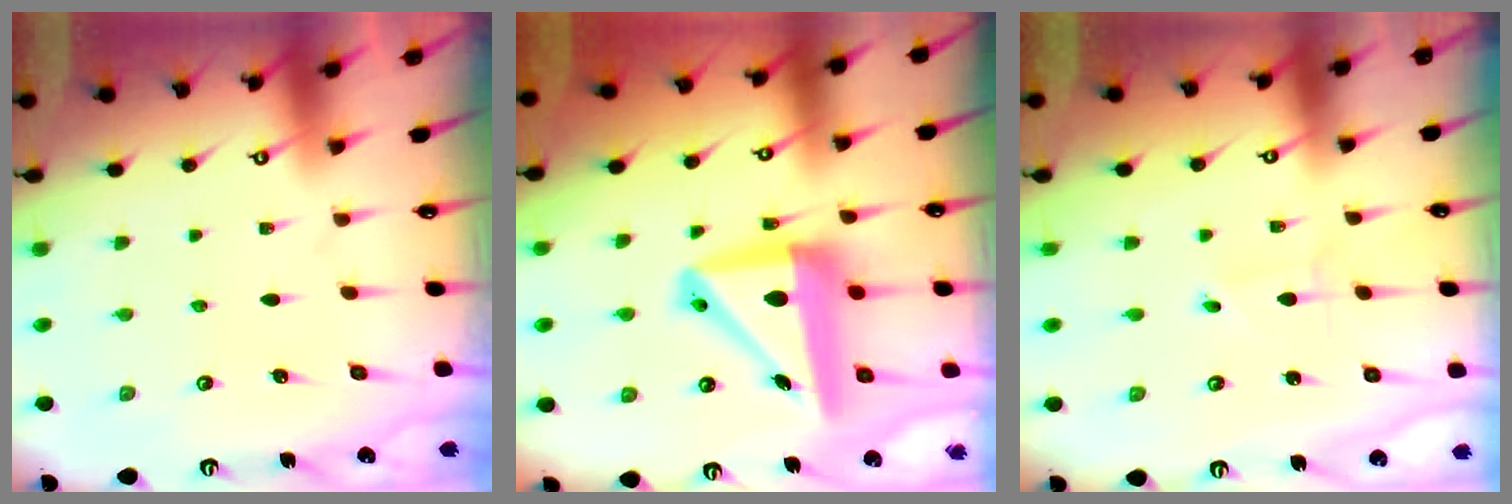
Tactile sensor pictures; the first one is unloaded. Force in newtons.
{"total": 13.3, "press": 13.0, "slide": 2.5}
{"total": 1.7, "press": 1.7, "slide": 0.1}